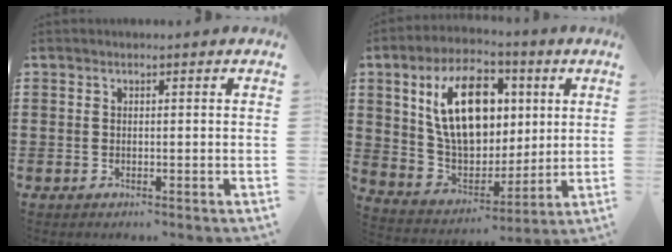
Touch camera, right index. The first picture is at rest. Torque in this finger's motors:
{"motor_torque": [2.14, 0.00, 1.05, 0.21]}